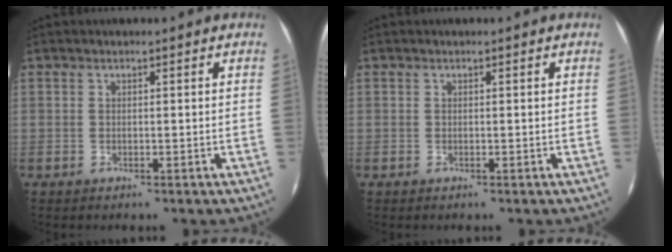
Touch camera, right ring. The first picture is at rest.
{"total": 0.0}